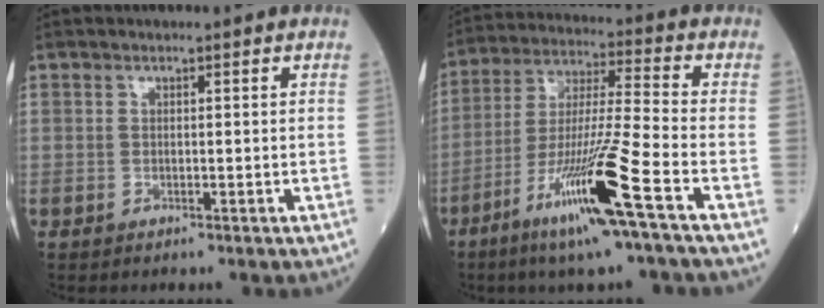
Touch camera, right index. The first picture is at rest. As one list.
[{"total": 15.0, "force": [-7.5, -1.1, 13.0], "torque": [-0.253, -0.027, -0.140]}]